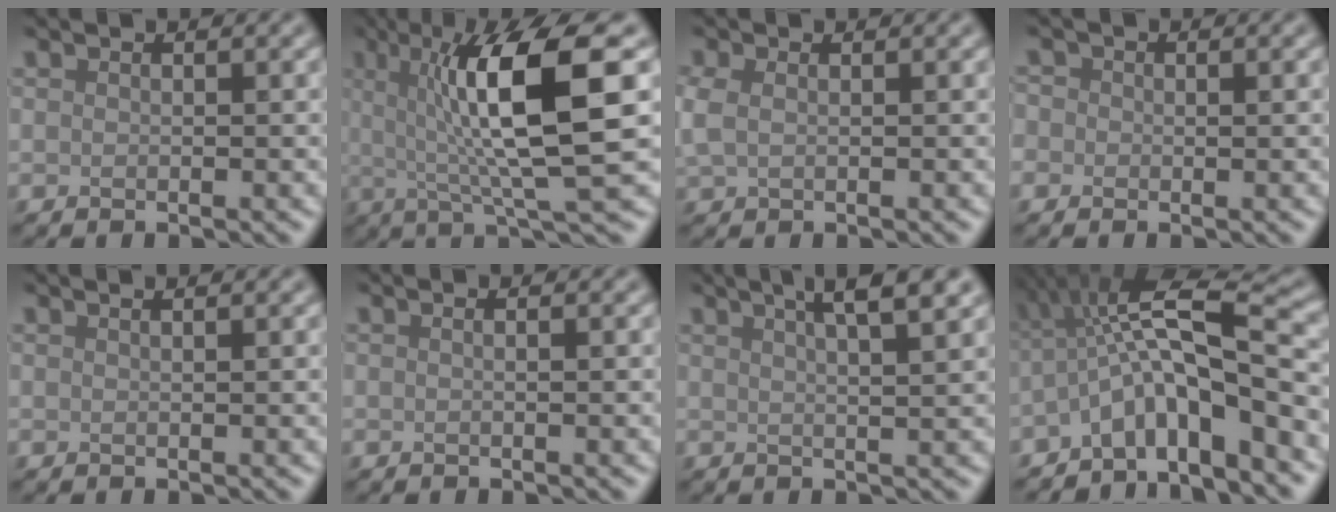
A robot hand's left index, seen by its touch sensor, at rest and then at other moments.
{"total": 10.5, "force": [1.8, 2.0, 10.2], "torque": [-0.143, -0.001, 0.032]}
{"total": 1.6, "force": [0.3, 1.1, 1.2], "torque": [-0.032, 0.001, 0.007]}
{"total": 1.7, "force": [0.2, 1.5, 0.7], "torque": [0.006, 0.003, -0.016]}
{"total": 1.1, "force": [0.7, 0.5, 0.8], "torque": [-0.005, 0.001, -0.002]}
{"total": 0.9, "force": [0.1, 0.3, 0.8], "torque": [-0.010, -0.003, -0.006]}
{"total": 6.7, "force": [3.8, 2.2, 5.0], "torque": [-0.035, 0.037, 0.021]}
{"total": 7.7, "force": [-2.3, 1.8, 7.2], "torque": [-0.113, 0.019, -0.055]}